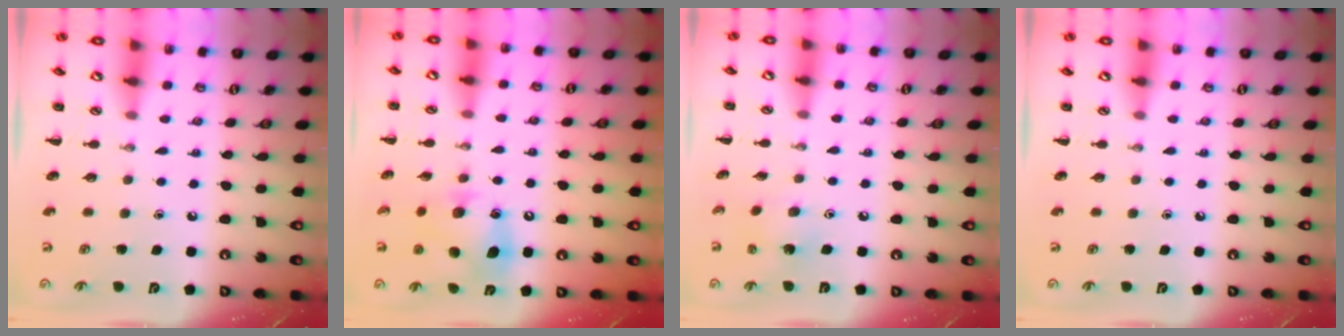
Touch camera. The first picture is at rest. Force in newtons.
{"total": 11.2, "press": 11.1, "slide": 1.3}
{"total": 3.3, "press": 3.2, "slide": 0.6}
{"total": 0.0}